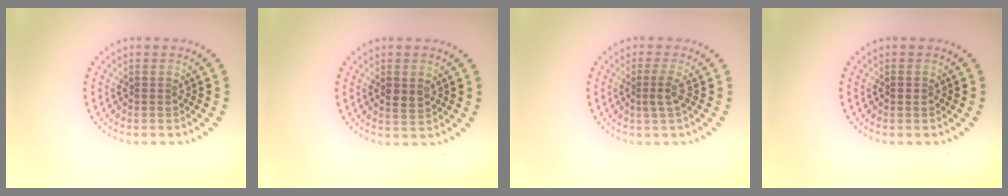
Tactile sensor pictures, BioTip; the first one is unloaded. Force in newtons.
{"total": 1.6, "press": 1.6, "slide": 0.1}
{"total": 1.7, "press": 1.2, "slide": 1.2}
{"total": 0.6, "press": 0.6, "slide": 0.1}